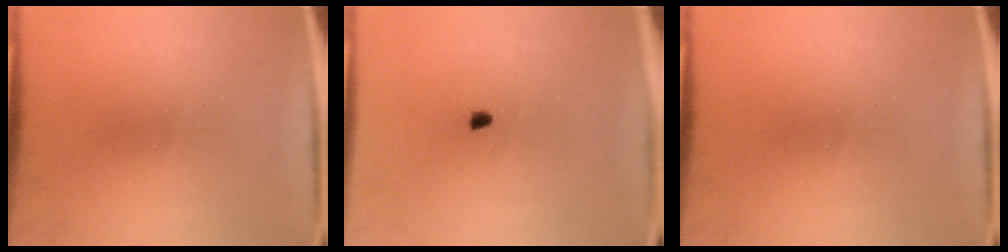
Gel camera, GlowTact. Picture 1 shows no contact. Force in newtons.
{"total": 1.0}
{"total": 0.0}